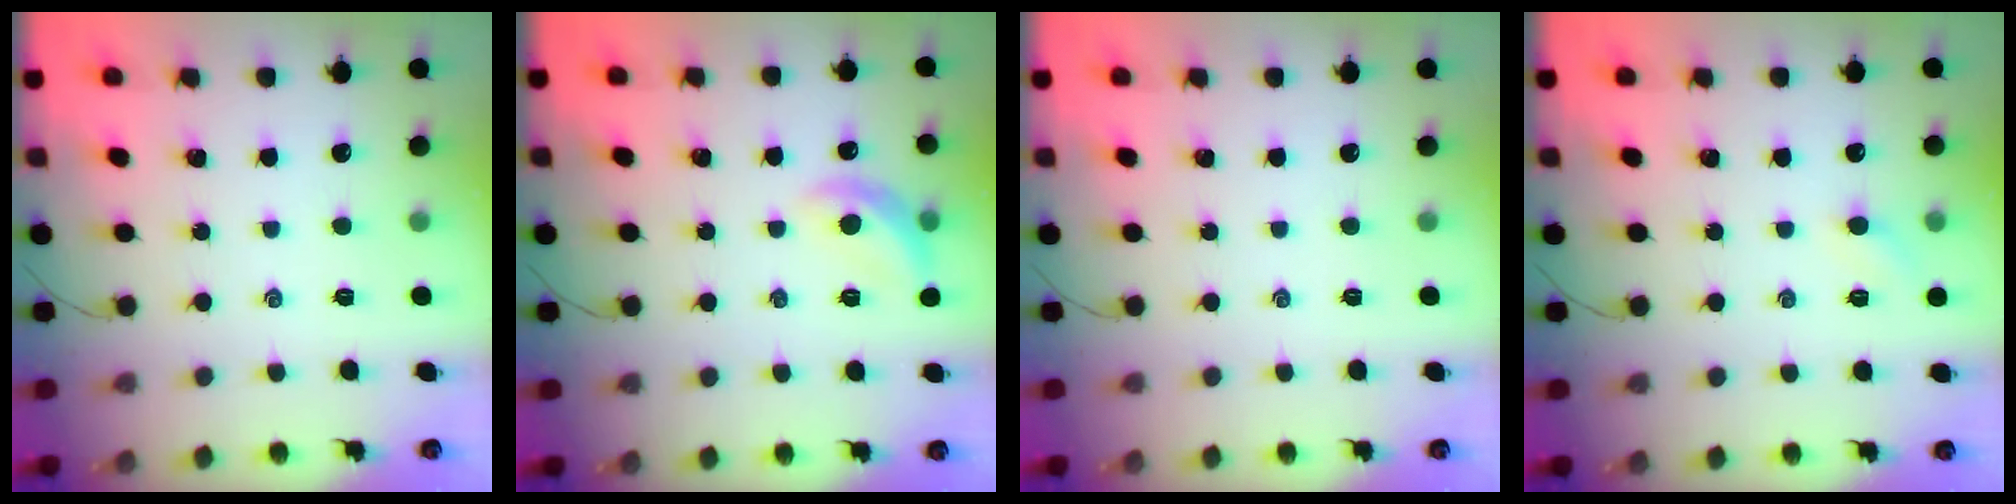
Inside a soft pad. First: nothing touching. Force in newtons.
{"total": 9.9, "press": 9.8, "slide": 1.1}
{"total": 0.0}
{"total": 4.5, "press": 4.3, "slide": 1.4}